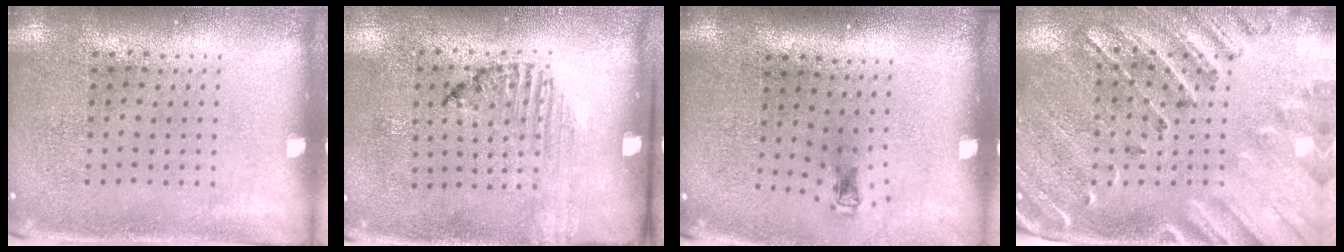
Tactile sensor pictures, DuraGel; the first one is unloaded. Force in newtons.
{"total": 1.3, "press": 1.1, "slide": 0.6}
{"total": 0.6, "press": 0.3, "slide": 0.6}
{"total": 2.6, "press": 2.4, "slide": 0.9}